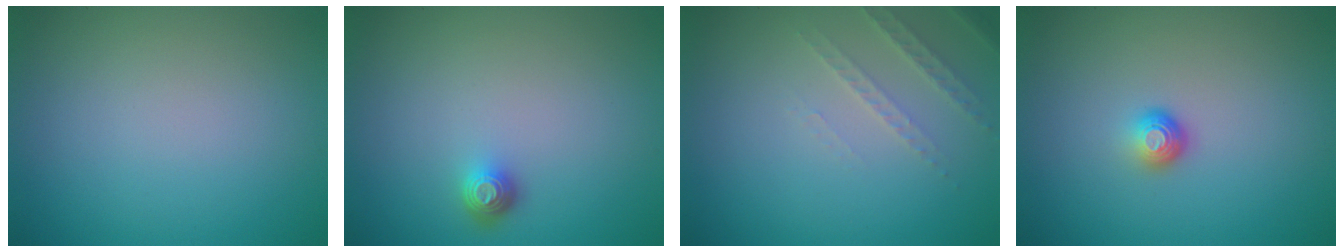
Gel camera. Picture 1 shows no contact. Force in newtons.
{"total": 1.4, "press": 1.1, "slide": 0.9}
{"total": 1.9, "press": 1.8, "slide": 0.6}
{"total": 1.5, "press": 1.0, "slide": 1.1}